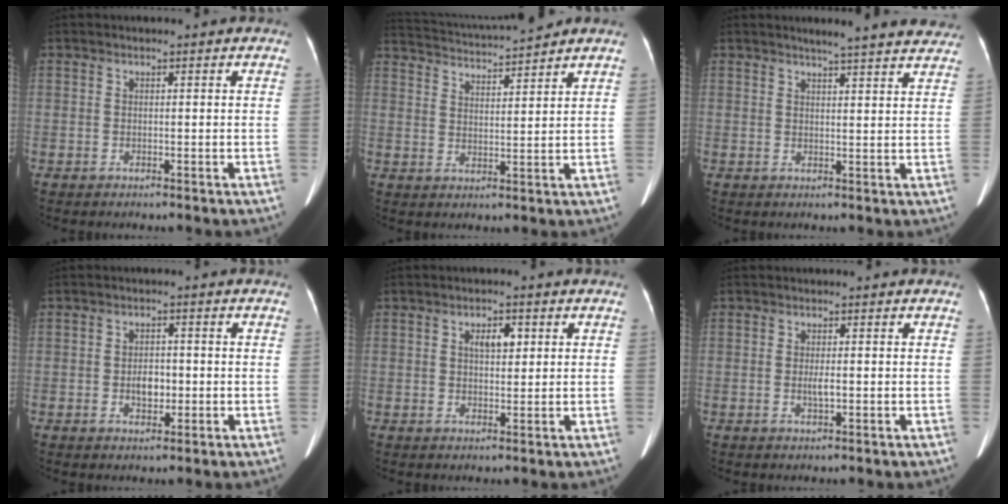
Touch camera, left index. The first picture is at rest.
{"total": 10.9, "force": [10.4, -0.9, 3.2], "torque": [-0.070, 0.020, 0.165]}
{"total": 11.3, "force": [10.2, 1.0, 4.8], "torque": [-0.049, 0.000, 0.106]}
{"total": 3.0, "force": [-0.6, 1.9, 2.2], "torque": [-0.036, 0.004, -0.006]}
{"total": 3.1, "force": [1.1, 1.3, 2.6], "torque": [-0.047, 0.005, 0.019]}
{"total": 1.4, "force": [-0.2, 0.2, 1.4], "torque": [-0.027, -0.002, -0.002]}